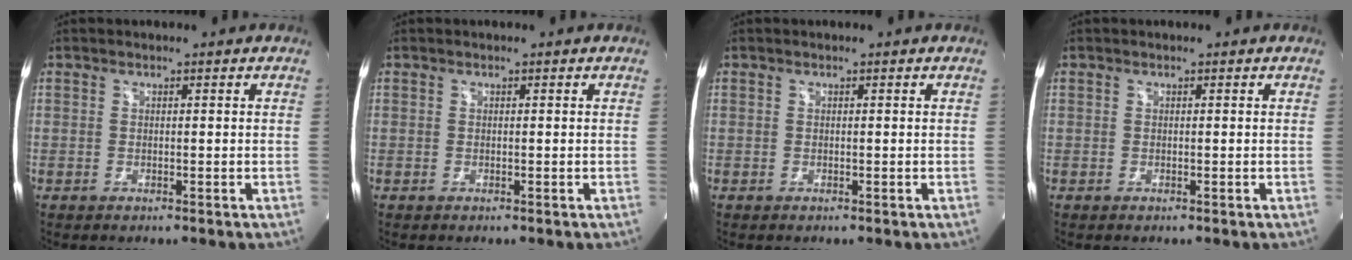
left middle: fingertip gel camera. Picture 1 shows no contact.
{"total": 0.0}
{"total": 0.0}
{"total": 0.0}